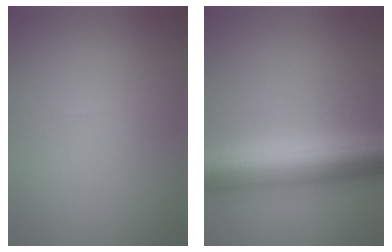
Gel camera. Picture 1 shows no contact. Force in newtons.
{"total": 10.0, "press": 10.0, "slide": 0.2}